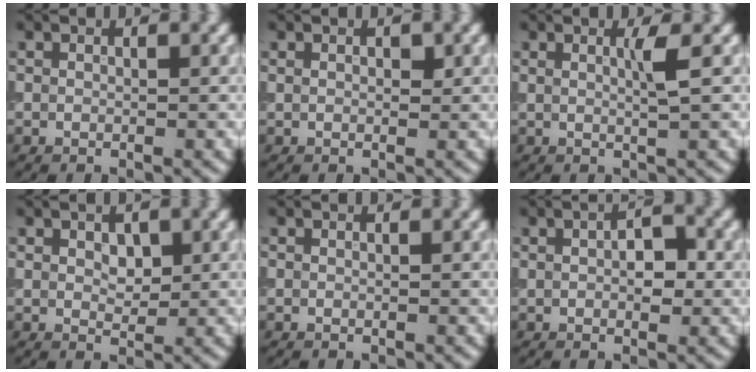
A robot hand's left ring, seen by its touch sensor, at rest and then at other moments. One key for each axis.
{"total": 0.9, "fx": 0.4, "fy": 0.5, "fz": 0.6, "tx": -0.010, "ty": 0.001, "tz": 0.006}
{"total": 1.6, "fx": 0.5, "fy": 0.3, "fz": 1.5, "tx": -0.024, "ty": -0.001, "tz": 0.004}
{"total": 1.7, "fx": 0.7, "fy": 1.1, "fz": 1.2, "tx": -0.017, "ty": -0.002, "tz": 0.014}
{"total": 0.0}
{"total": 2.8, "fx": 0.3, "fy": 1.5, "fz": 2.4, "tx": -0.039, "ty": 0.005, "tz": 0.004}